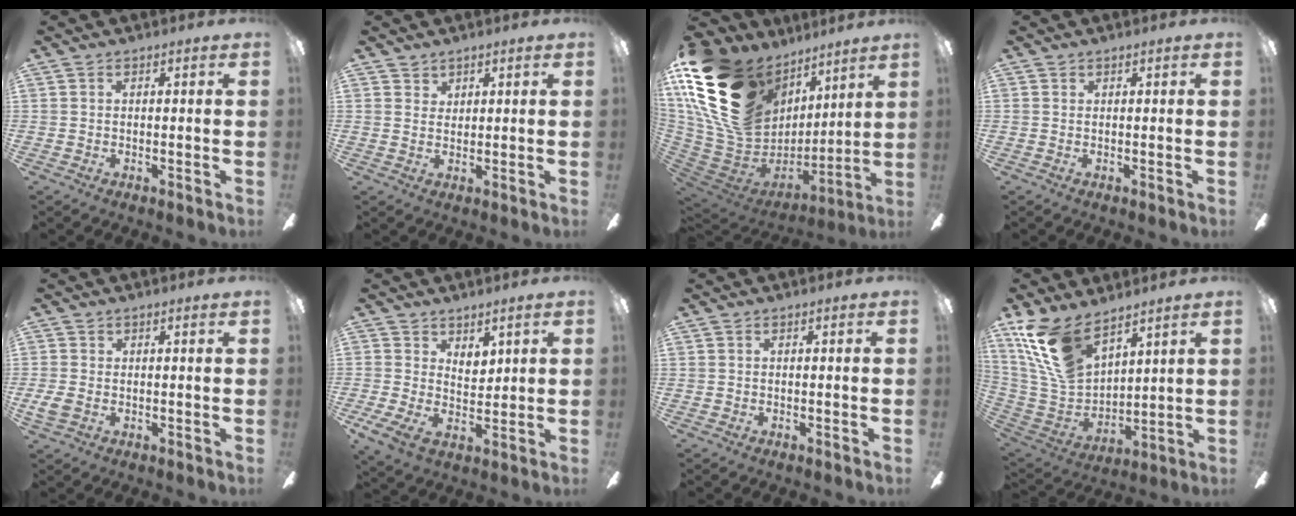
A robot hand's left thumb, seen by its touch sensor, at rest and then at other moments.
{"total": 1.9, "force": [1.7, 1.0, 0.0], "torque": [0.007, -0.007, 0.030]}
{"total": 25.2, "force": [10.9, 18.0, 13.8], "torque": [-0.292, -0.055, 0.234]}
{"total": 0.0}
{"total": 2.7, "force": [-0.3, 1.6, 2.1], "torque": [-0.043, -0.004, -0.009]}
{"total": 7.1, "force": [3.4, 4.7, 4.2], "torque": [-0.070, -0.020, 0.062]}
{"total": 0.0}
{"total": 17.0, "force": [11.4, 7.9, 9.8], "torque": [-0.248, -0.053, 0.214]}